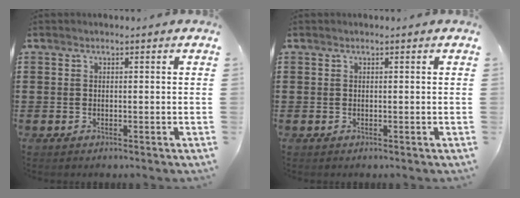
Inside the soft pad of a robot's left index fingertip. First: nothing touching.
{"total": 0.0}